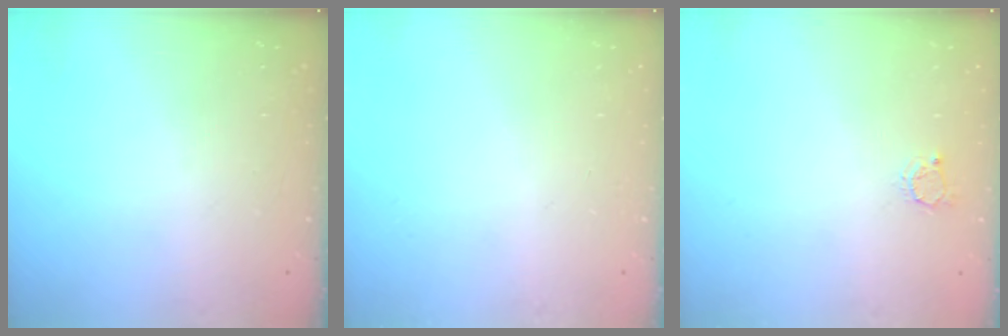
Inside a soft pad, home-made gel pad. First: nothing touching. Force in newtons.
{"total": 0.0}
{"total": 3.0, "press": 3.0, "slide": 0.4}